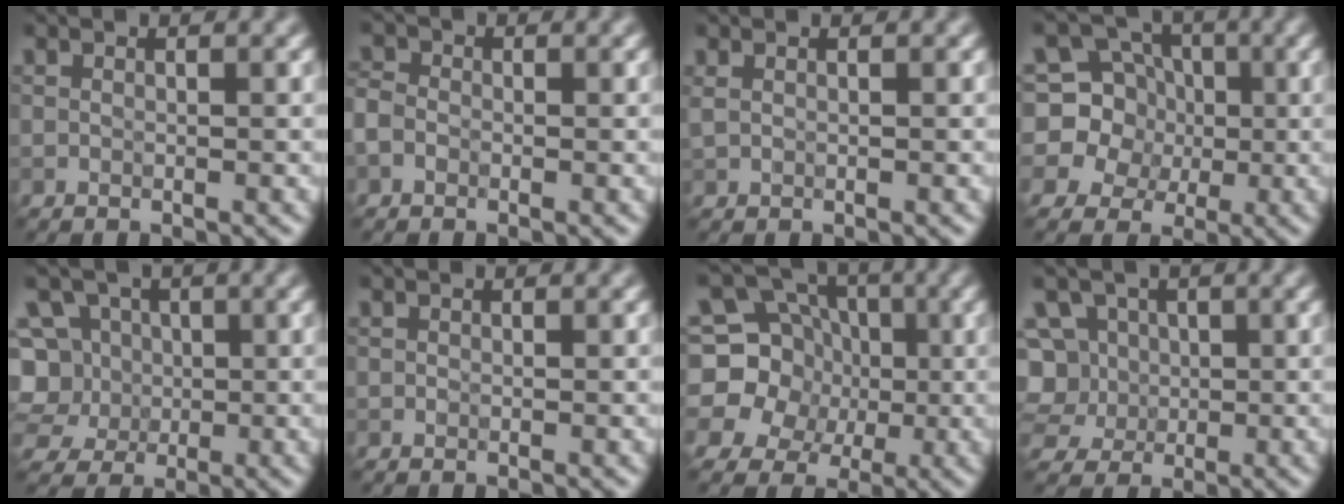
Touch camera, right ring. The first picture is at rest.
{"total": 1.6, "force": [-0.7, 1.2, 0.8], "torque": [-0.015, 0.003, -0.020]}
{"total": 0.5, "force": [0.3, 0.2, 0.4], "torque": [-0.011, 0.002, 0.007]}
{"total": 8.7, "force": [1.8, 8.0, 3.1], "torque": [-0.072, 0.039, 0.001]}
{"total": 8.0, "force": [1.0, 7.2, 3.1], "torque": [-0.068, 0.039, -0.012]}
{"total": 0.0}
{"total": 14.7, "force": [2.3, 13.3, 5.8], "torque": [-0.135, 0.033, 0.002]}
{"total": 9.1, "force": [1.5, 8.1, 3.8], "torque": [-0.081, 0.039, -0.003]}